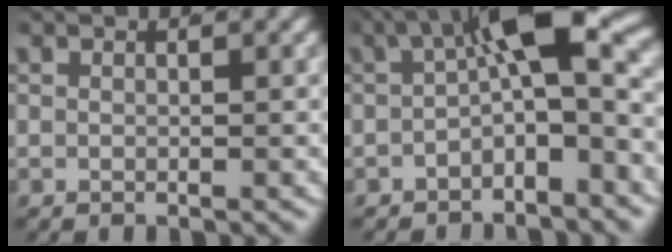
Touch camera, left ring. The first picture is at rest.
{"total": 7.0, "force": [0.3, 2.0, 6.8], "torque": [-0.099, -0.008, 0.013]}